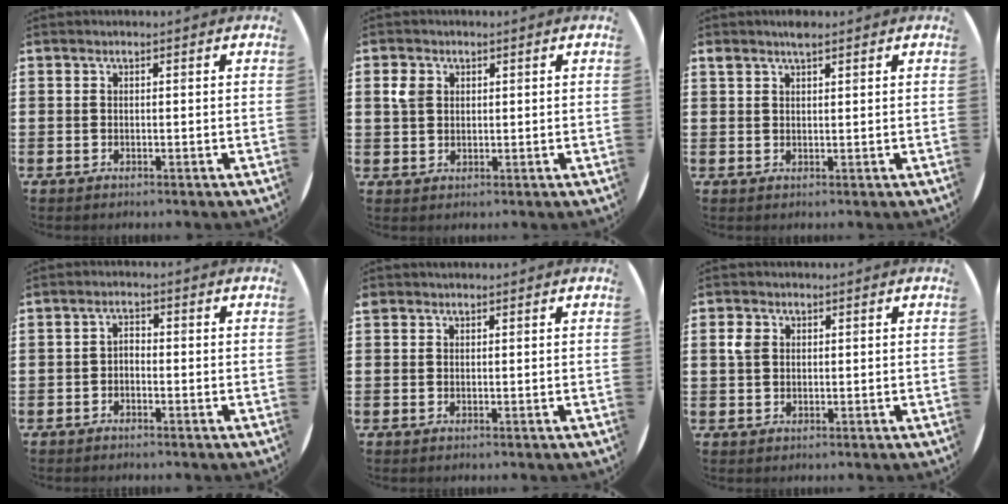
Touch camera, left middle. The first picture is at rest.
{"total": 2.8, "force": [1.4, 2.1, 1.0], "torque": [-0.018, 0.004, 0.026]}
{"total": 2.1, "force": [1.8, 0.6, 1.0], "torque": [-0.021, 0.004, 0.032]}
{"total": 1.1, "force": [-0.8, 0.5, 0.6], "torque": [-0.015, 0.002, -0.017]}
{"total": 0.8, "force": [0.7, 0.3, -0.1], "torque": [0.003, 0.004, 0.013]}
{"total": 2.2, "force": [1.0, 1.7, 1.0], "torque": [-0.016, 0.004, 0.017]}